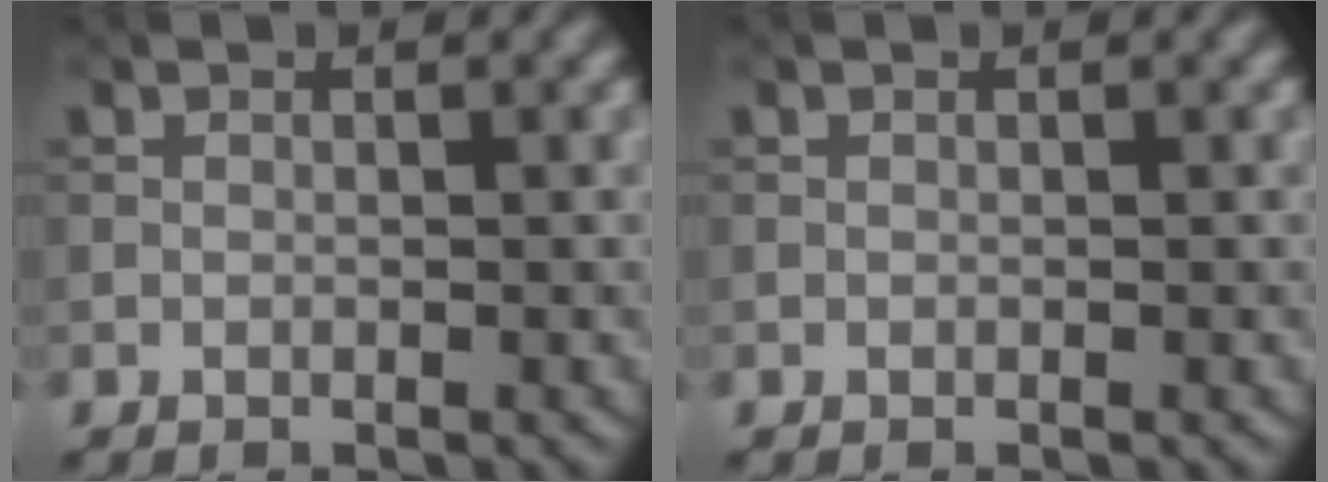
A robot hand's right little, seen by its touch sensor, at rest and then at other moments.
{"total": 0.0}